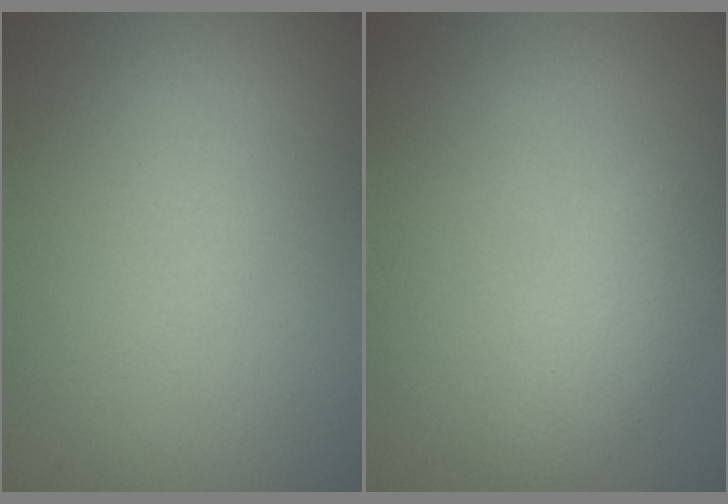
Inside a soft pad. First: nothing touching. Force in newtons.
{"total": 2.8, "press": 2.8, "slide": 0.2}